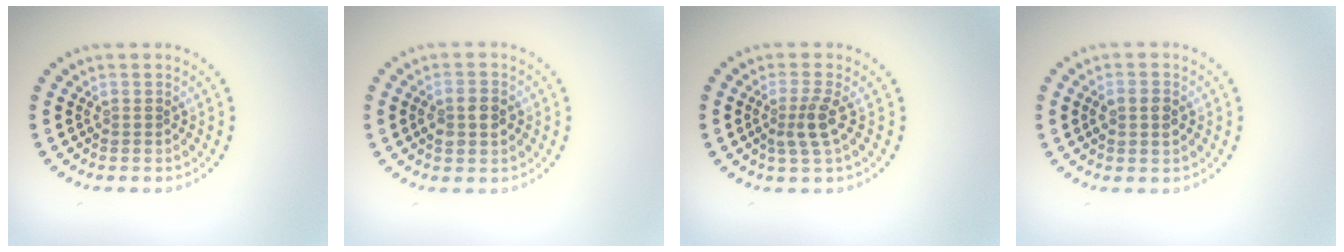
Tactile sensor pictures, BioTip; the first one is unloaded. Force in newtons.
{"total": 2.2, "press": 2.2, "slide": 0.2}
{"total": 2.4, "press": 1.8, "slide": 1.5}
{"total": 1.8, "press": 1.8, "slide": 0.1}